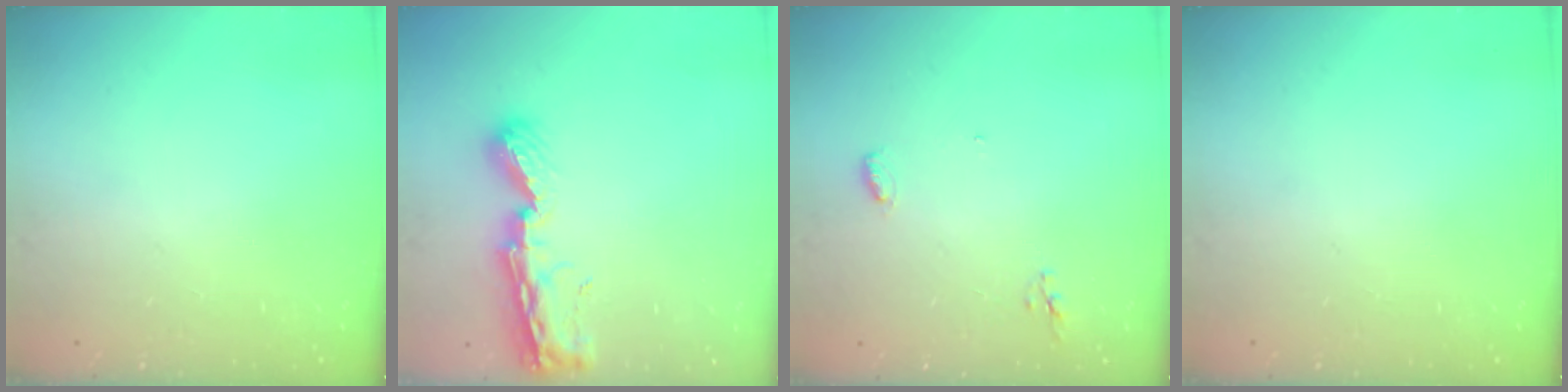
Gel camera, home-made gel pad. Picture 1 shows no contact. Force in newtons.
{"total": 9.3, "press": 9.3, "slide": 1.0}
{"total": 4.6, "press": 4.4, "slide": 1.1}
{"total": 0.0}